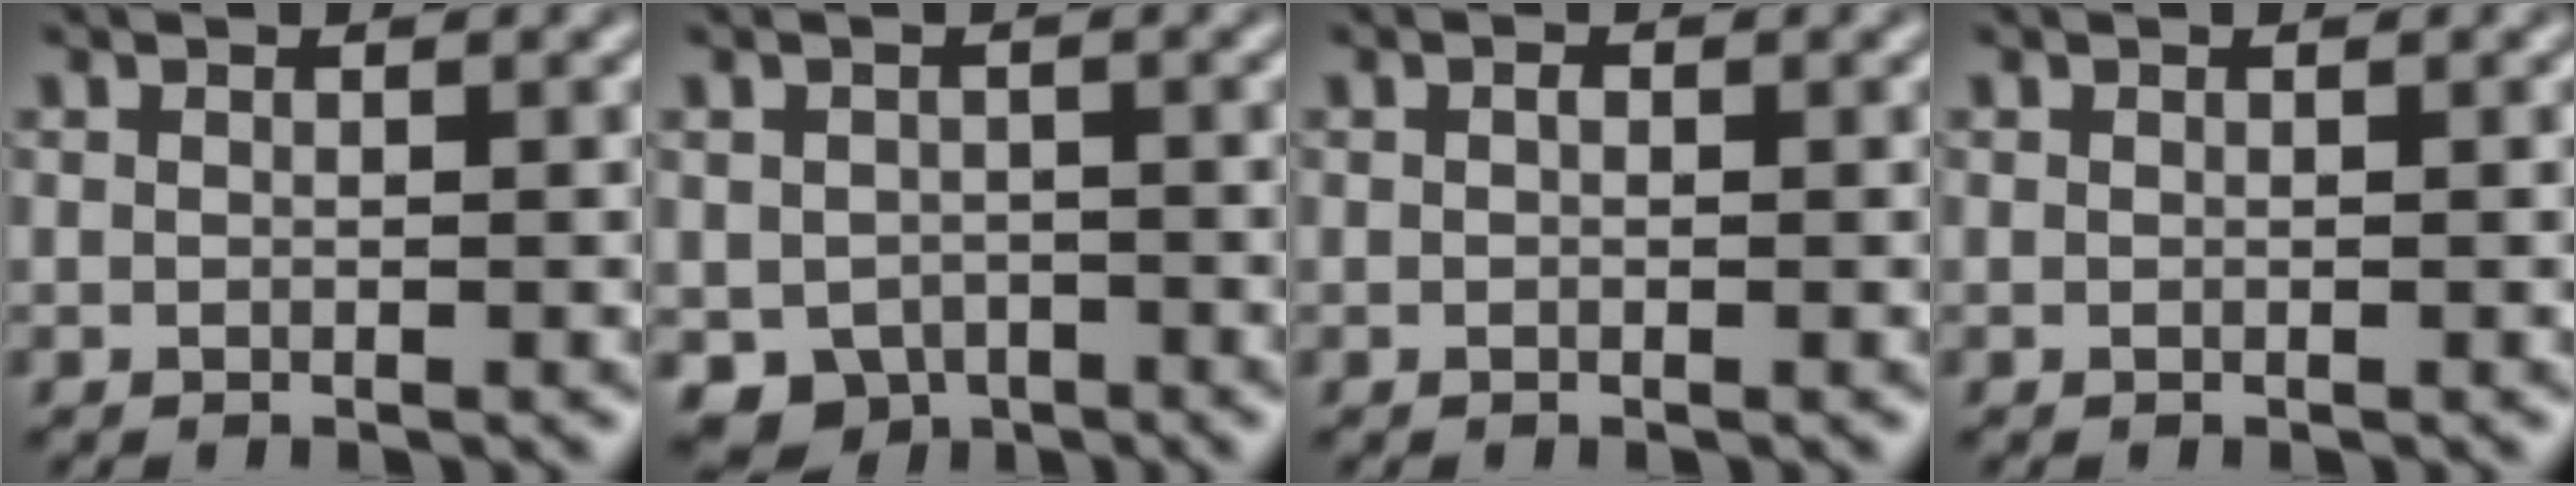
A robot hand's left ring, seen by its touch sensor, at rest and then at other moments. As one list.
[{"total": 3.7, "force": [-1.8, 2.9, 1.4], "torque": [-0.019, -0.011, -0.030]}, {"total": 0.6, "force": [0.1, 0.4, 0.4], "torque": [-0.006, -0.001, -0.001]}, {"total": 0.0}]